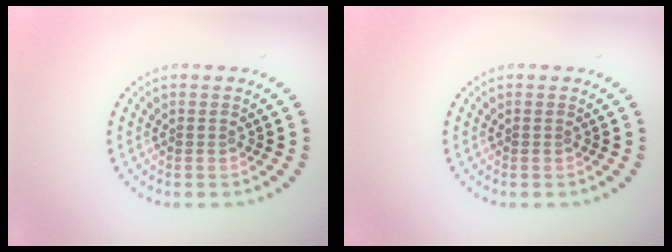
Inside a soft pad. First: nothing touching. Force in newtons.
{"total": 0.0}